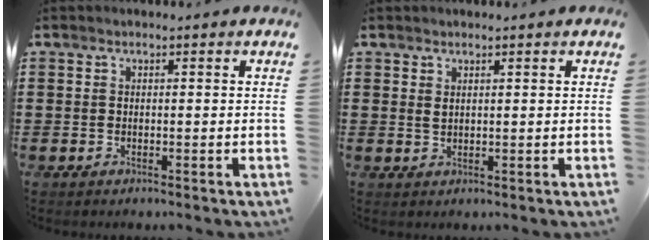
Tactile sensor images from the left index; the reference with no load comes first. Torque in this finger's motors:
{"motor_torque": [0.21, -0.13, 0.12, 0.00]}